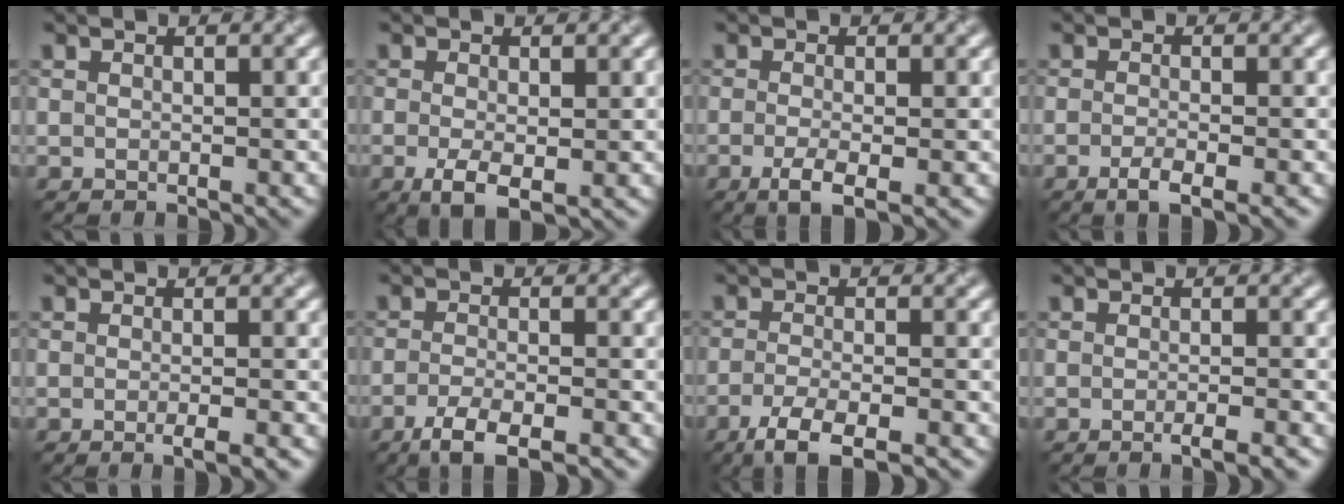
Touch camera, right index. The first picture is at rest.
{"total": 3.3, "force": [-0.9, 1.3, 2.9], "torque": [-0.059, -0.010, -0.016]}
{"total": 2.9, "force": [-1.1, 0.8, 2.6], "torque": [-0.051, -0.008, -0.022]}
{"total": 2.6, "force": [-1.2, 0.7, 2.2], "torque": [-0.033, -0.003, -0.025]}
{"total": 2.1, "force": [-0.9, 0.5, 1.9], "torque": [-0.019, -0.002, -0.016]}
{"total": 4.2, "force": [-2.8, 1.0, 3.0], "torque": [-0.054, -0.006, -0.054]}
{"total": 4.7, "force": [-3.1, 1.1, 3.3], "torque": [-0.060, -0.009, -0.061]}
{"total": 2.3, "force": [-1.3, 0.5, 1.9], "torque": [-0.017, 0.000, -0.024]}